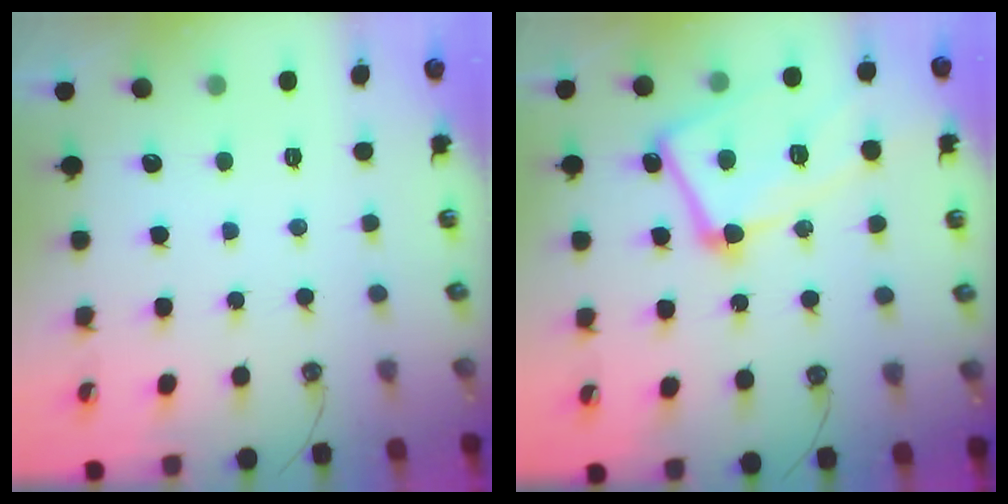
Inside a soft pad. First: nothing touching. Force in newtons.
{"total": 14.4, "press": 14.3, "slide": 1.6}